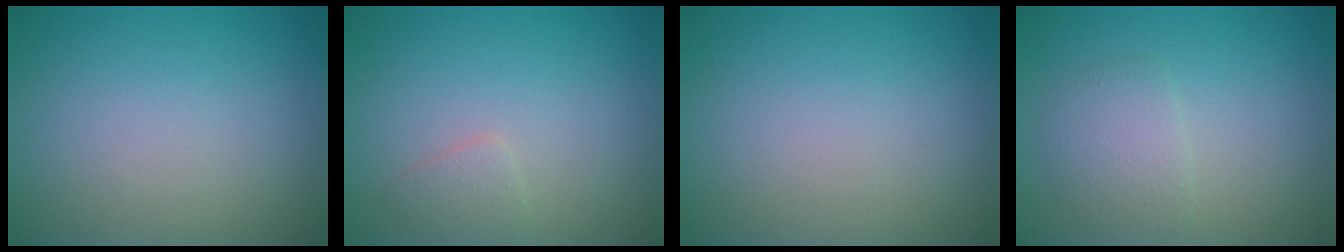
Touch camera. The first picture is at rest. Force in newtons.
{"total": 1.1, "press": 1.1, "slide": 0.0}
{"total": 0.0}
{"total": 2.2, "press": 2.2, "slide": 0.1}